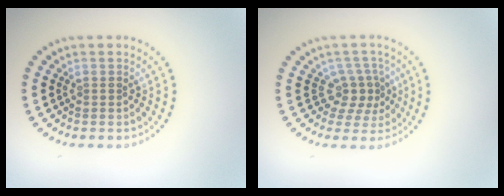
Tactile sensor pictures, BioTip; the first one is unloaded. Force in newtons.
{"total": 2.8, "press": 2.1, "slide": 1.8}